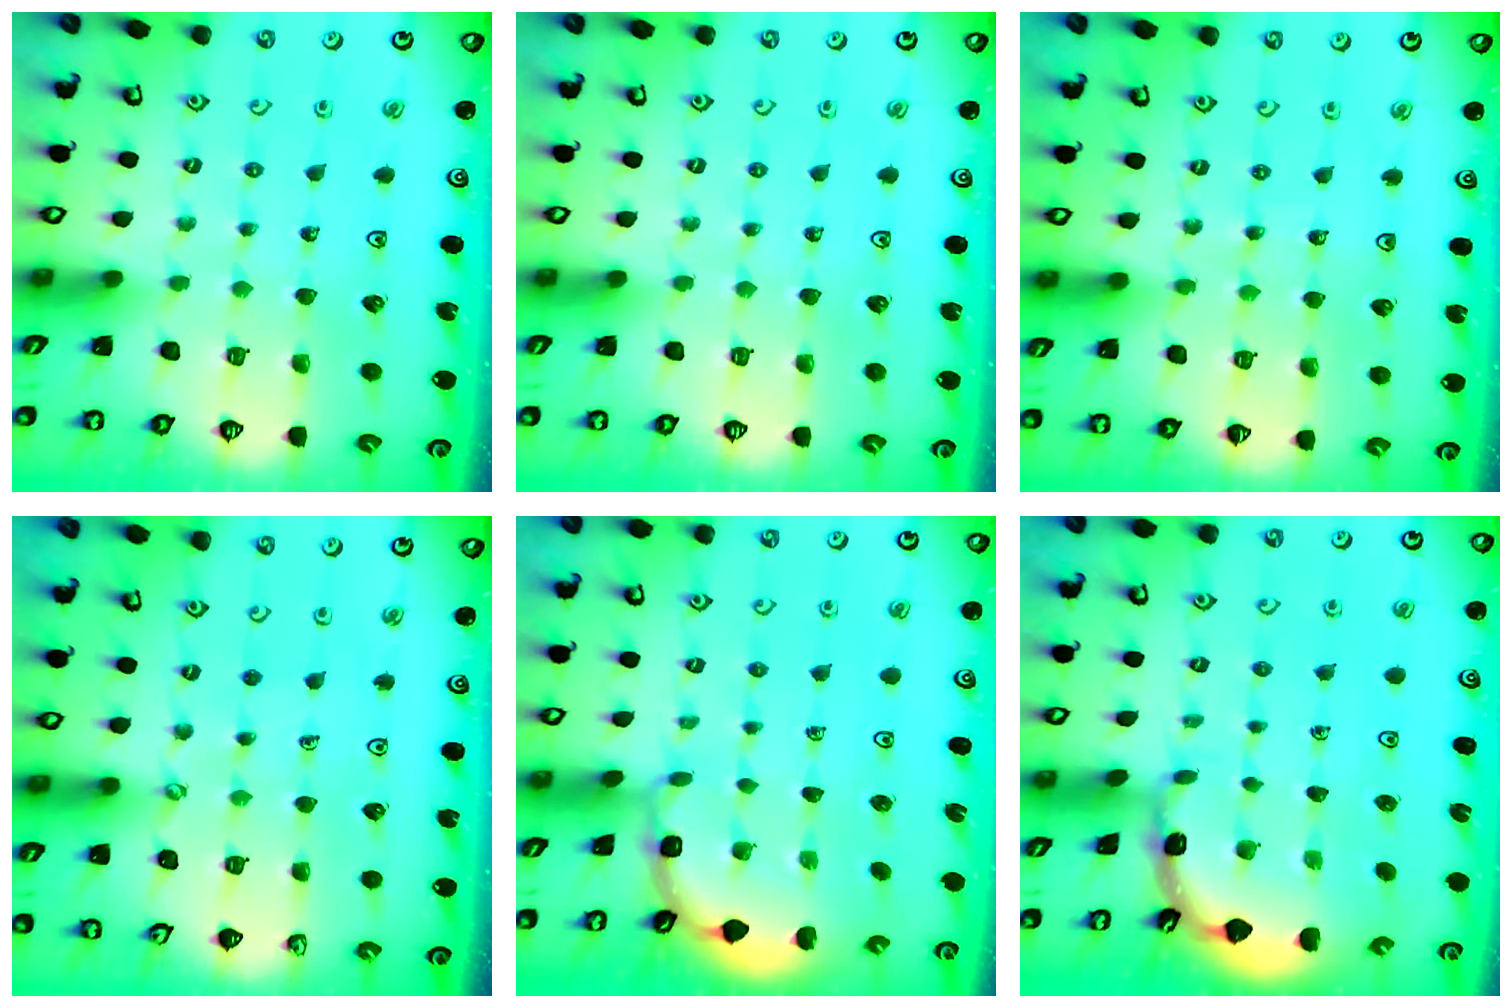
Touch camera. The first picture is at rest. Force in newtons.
{"total": 0.0}
{"total": 3.2, "press": 3.0, "slide": 0.8}
{"total": 1.6, "press": 1.6, "slide": 0.1}
{"total": 1.9, "press": 1.9, "slide": 0.2}
{"total": 1.7, "press": 1.6, "slide": 0.1}